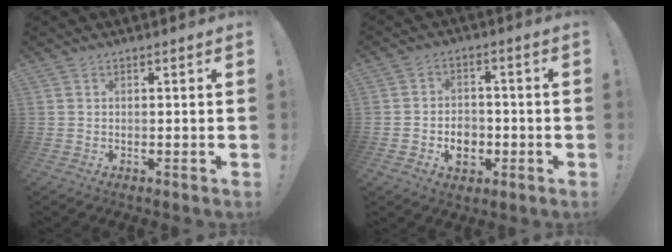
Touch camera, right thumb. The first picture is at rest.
{"total": 7.2, "force": [-2.5, 5.9, 3.3], "torque": [-0.042, 0.013, -0.042]}